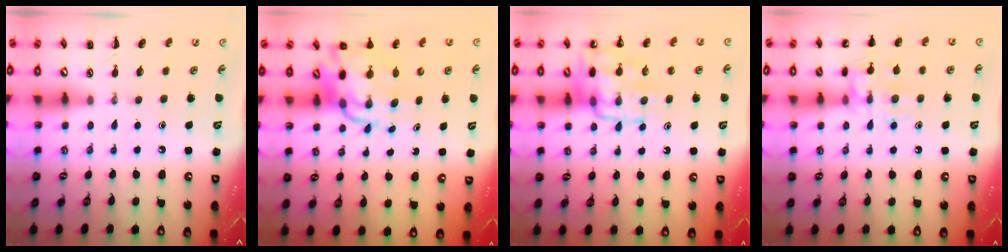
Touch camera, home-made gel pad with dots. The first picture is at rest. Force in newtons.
{"total": 13.2, "press": 12.5, "slide": 4.2}
{"total": 14.5, "press": 14.3, "slide": 2.4}
{"total": 12.7, "press": 12.6, "slide": 0.8}